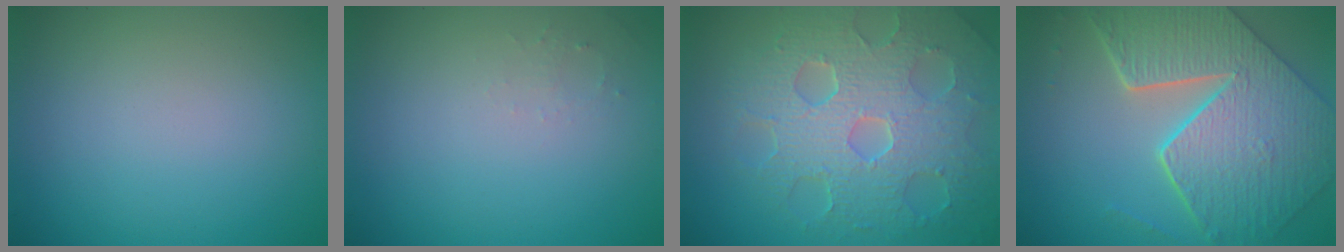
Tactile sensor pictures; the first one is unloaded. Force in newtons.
{"total": 0.8, "press": 0.8, "slide": 0.3}
{"total": 8.5, "press": 6.0, "slide": 6.0}
{"total": 9.4, "press": 6.7, "slide": 6.6}